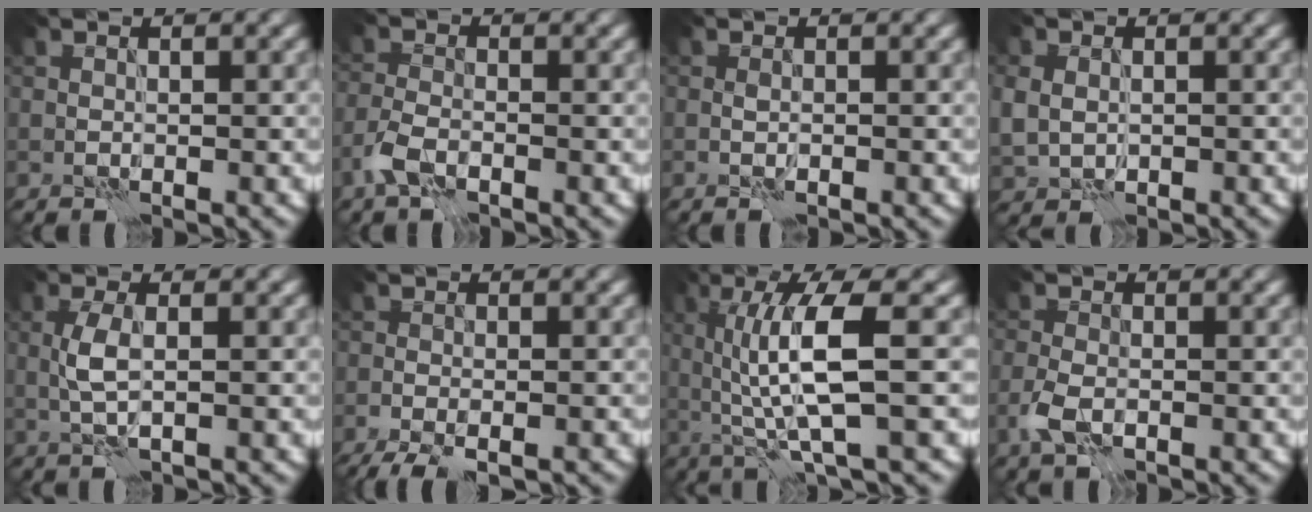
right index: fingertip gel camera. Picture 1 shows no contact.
{"total": 2.6, "force": [-1.6, 1.1, 1.7], "torque": [-0.039, 0.001, -0.040]}
{"total": 0.6, "force": [-0.2, 0.1, 0.5], "torque": [-0.013, 0.001, -0.005]}
{"total": 2.7, "force": [0.1, 2.3, 1.5], "torque": [-0.037, -0.003, 0.010]}
{"total": 2.4, "force": [0.0, 0.7, 2.3], "torque": [-0.055, 0.004, -0.002]}
{"total": 4.5, "force": [-3.4, 1.1, 2.7], "torque": [-0.048, -0.016, -0.055]}
{"total": 7.0, "force": [0.6, 1.4, 6.8], "torque": [-0.123, -0.003, 0.016]}
{"total": 2.5, "force": [-1.0, 1.4, 1.8], "torque": [-0.044, -0.004, -0.024]}